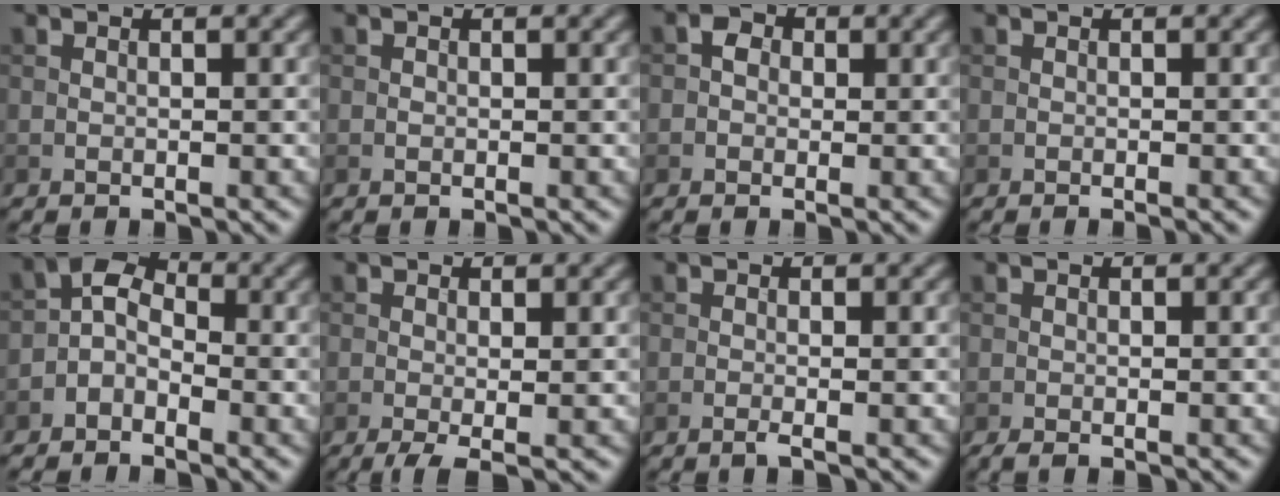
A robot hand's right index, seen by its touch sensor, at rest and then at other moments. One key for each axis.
{"total": 0.0}
{"total": 1.4, "fx": -0.1, "fy": 1.2, "fz": 0.6, "tx": -0.005, "ty": 0.001, "tz": -0.006}
{"total": 0.5, "fx": -0.2, "fy": 0.1, "fz": 0.4, "tx": -0.003, "ty": -0.003, "tz": -0.006}
{"total": 3.2, "fx": -1.5, "fy": 2.1, "fz": 1.8, "tx": -0.032, "ty": 0.014, "tz": -0.038}
{"total": 2.1, "fx": -0.6, "fy": 0.3, "fz": 1.9, "tx": -0.040, "ty": -0.007, "tz": -0.013}
{"total": 0.9, "fx": -0.4, "fy": 0.1, "fz": 0.9, "tx": -0.016, "ty": -0.005, "tz": -0.008}
{"total": 0.7, "fx": -0.2, "fy": 0.2, "fz": 0.6, "tx": -0.013, "ty": -0.005, "tz": -0.003}